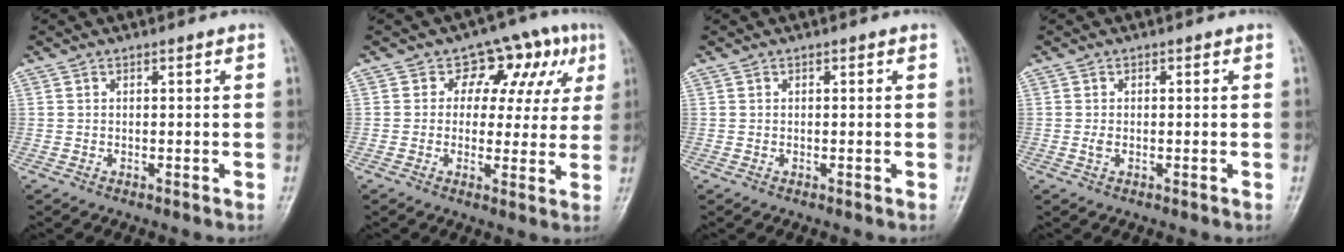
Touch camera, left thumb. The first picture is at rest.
{"total": 10.2, "force": [3.7, 7.4, 5.9], "torque": [-0.011, 0.002, 0.039]}
{"total": 0.0}
{"total": 1.0, "force": [-0.3, 0.6, 0.8], "torque": [-0.019, 0.000, -0.005]}